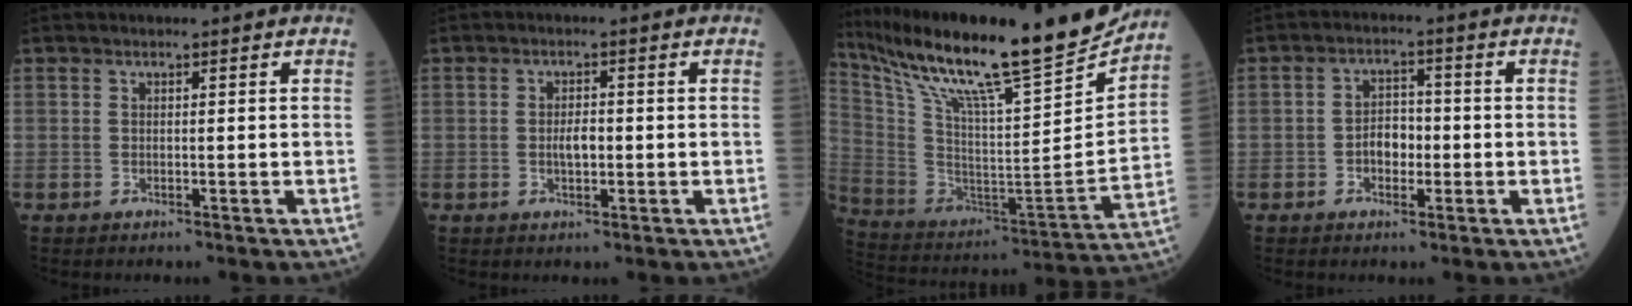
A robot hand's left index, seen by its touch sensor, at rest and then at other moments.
{"total": 2.5, "force": [-0.4, 1.1, 2.3], "torque": [-0.043, 0.001, -0.006]}
{"total": 26.7, "force": [22.5, 1.6, 14.3], "torque": [-0.268, -0.043, 0.358]}
{"total": 4.0, "force": [-1.0, 2.6, 2.9], "torque": [-0.051, 0.011, -0.021]}